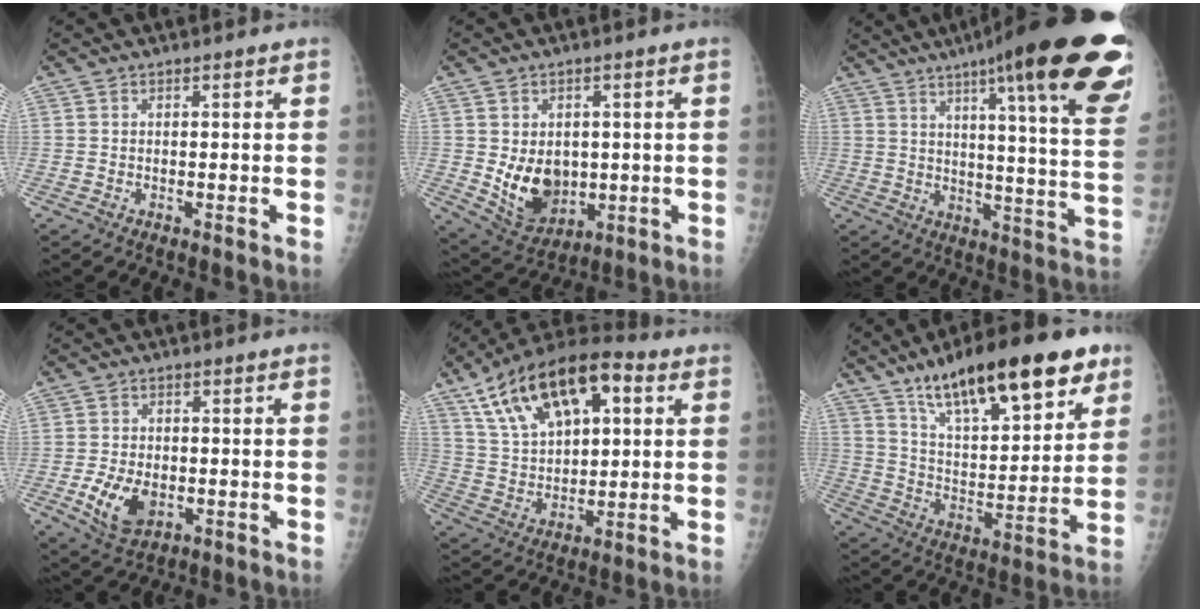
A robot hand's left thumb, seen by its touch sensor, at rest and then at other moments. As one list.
[{"total": 10.3, "force": [-0.4, 7.8, 6.8], "torque": [-0.078, -0.017, 0.018]}, {"total": 28.3, "force": [16.9, 4.3, 22.4], "torque": [-0.254, -0.050, 0.220]}, {"total": 7.9, "force": [-2.4, 5.1, 5.6], "torque": [-0.096, -0.002, -0.034]}, {"total": 21.0, "force": [8.8, 10.8, 15.7], "torque": [-0.245, 0.001, 0.151]}, {"total": 23.7, "force": [14.7, 7.8, 16.9], "torque": [-0.229, -0.047, 0.240]}]